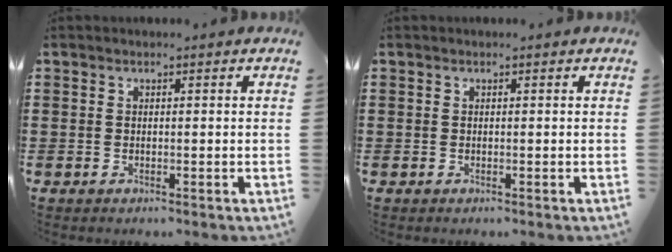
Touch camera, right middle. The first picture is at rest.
{"total": 0.0}